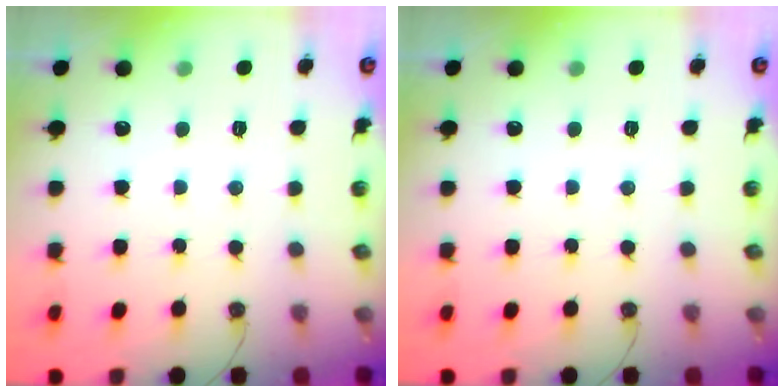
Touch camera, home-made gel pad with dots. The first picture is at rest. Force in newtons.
{"total": 0.0}